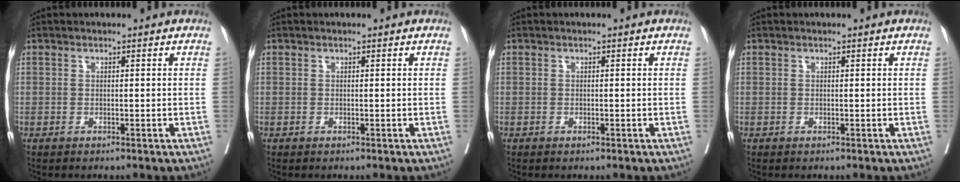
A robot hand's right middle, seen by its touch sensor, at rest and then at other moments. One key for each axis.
{"total": 0.0}
{"total": 0.0}
{"total": 0.0}